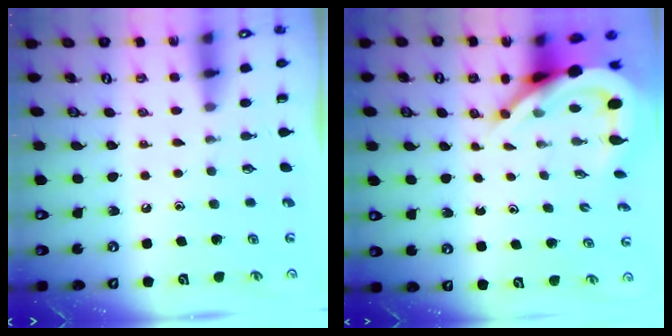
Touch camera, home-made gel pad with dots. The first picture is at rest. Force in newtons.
{"total": 10.3, "press": 10.2, "slide": 1.3}